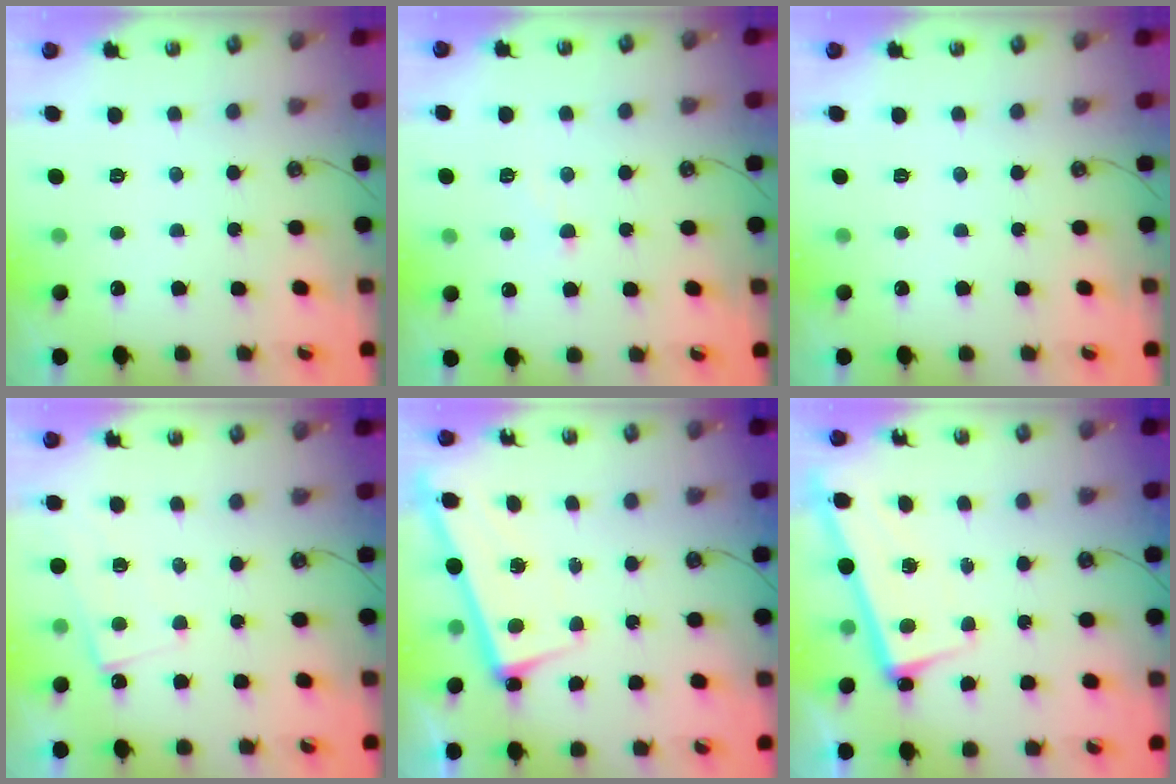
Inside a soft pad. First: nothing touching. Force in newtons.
{"total": 2.6, "press": 2.5, "slide": 0.6}
{"total": 0.0}
{"total": 1.1, "press": 1.0, "slide": 0.2}
{"total": 2.8, "press": 2.7, "slide": 0.4}
{"total": 2.6, "press": 2.4, "slide": 0.9}